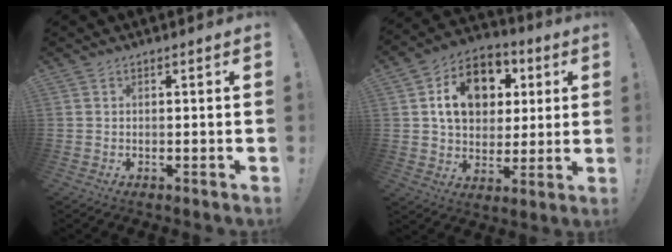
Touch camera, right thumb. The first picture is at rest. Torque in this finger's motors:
{"motor_torque": [0.74, 0.77, 0.56, -0.24, 0.20]}